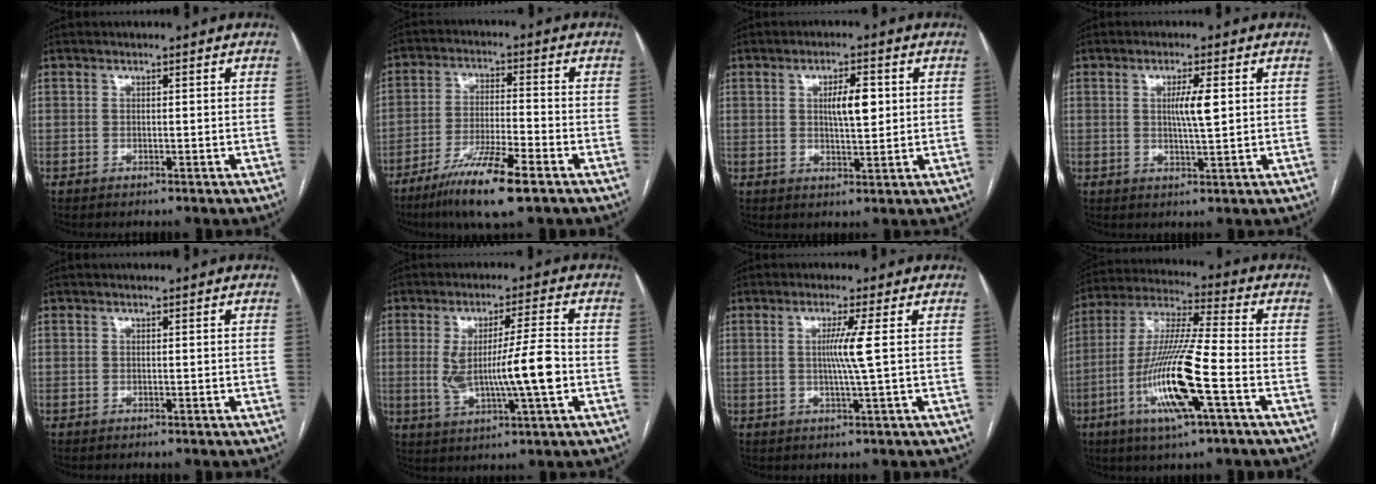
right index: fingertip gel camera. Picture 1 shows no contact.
{"total": 11.1, "force": [-6.9, 0.9, 8.6], "torque": [-0.164, -0.026, -0.122]}
{"total": 5.2, "force": [1.0, 1.4, 4.9], "torque": [-0.083, 0.005, 0.019]}
{"total": 4.3, "force": [0.8, 0.3, 4.2], "torque": [-0.073, -0.003, 0.013]}
{"total": 0.0}
{"total": 10.7, "force": [-1.0, 0.5, 10.6], "torque": [-0.195, 0.001, -0.016]}
{"total": 4.2, "force": [0.4, -1.4, 3.9], "torque": [-0.074, -0.007, 0.006]}
{"total": 15.9, "force": [-5.5, 0.7, 14.9], "torque": [-0.306, -0.014, -0.104]}